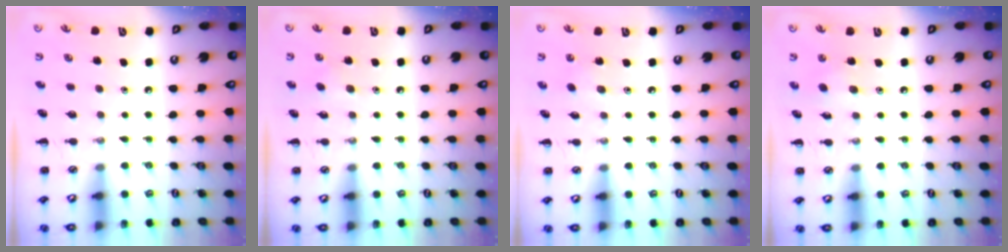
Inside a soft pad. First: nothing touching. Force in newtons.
{"total": 3.9, "press": 3.7, "slide": 1.0}
{"total": 2.6, "press": 2.5, "slide": 0.9}
{"total": 2.5, "press": 2.4, "slide": 0.8}